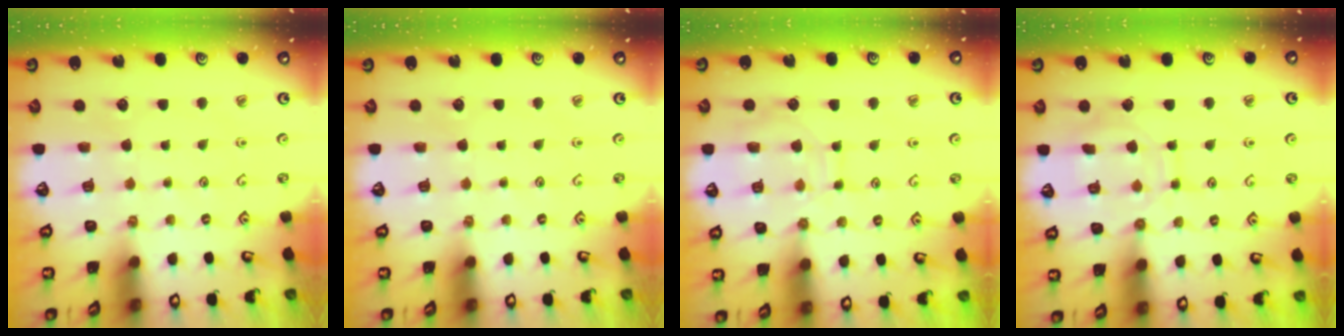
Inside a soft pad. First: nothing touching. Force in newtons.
{"total": 0.0}
{"total": 10.3, "press": 10.2, "slide": 1.0}
{"total": 10.2, "press": 10.2, "slide": 0.9}